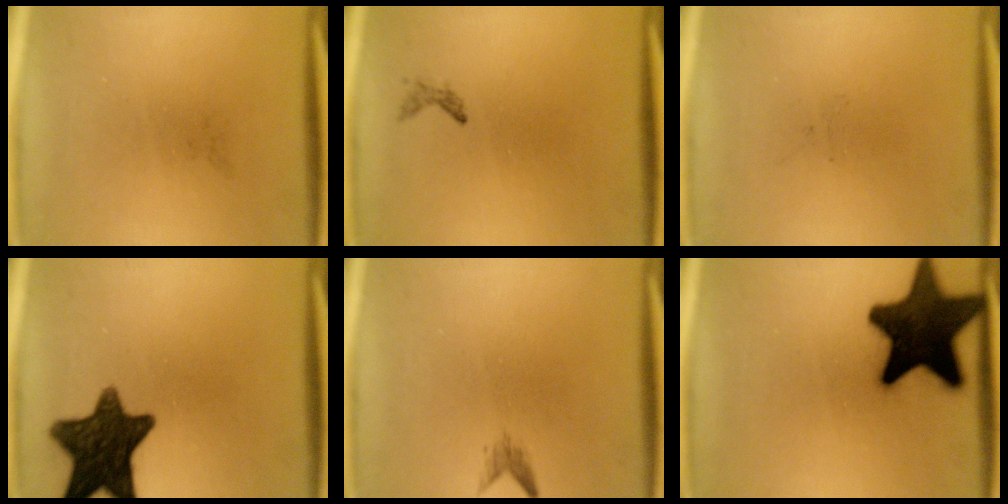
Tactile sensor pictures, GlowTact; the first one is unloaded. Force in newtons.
{"total": 0.7}
{"total": 0.0}
{"total": 13.7}
{"total": 1.1}
{"total": 17.9}